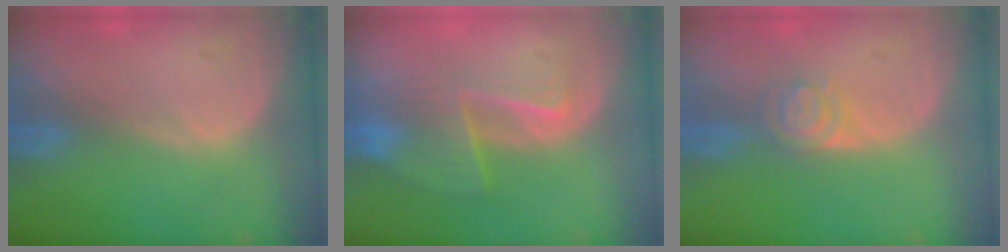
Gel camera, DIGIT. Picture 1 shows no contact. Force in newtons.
{"total": 6.5, "press": 6.0, "slide": 2.4}
{"total": 3.8, "press": 3.5, "slide": 1.6}